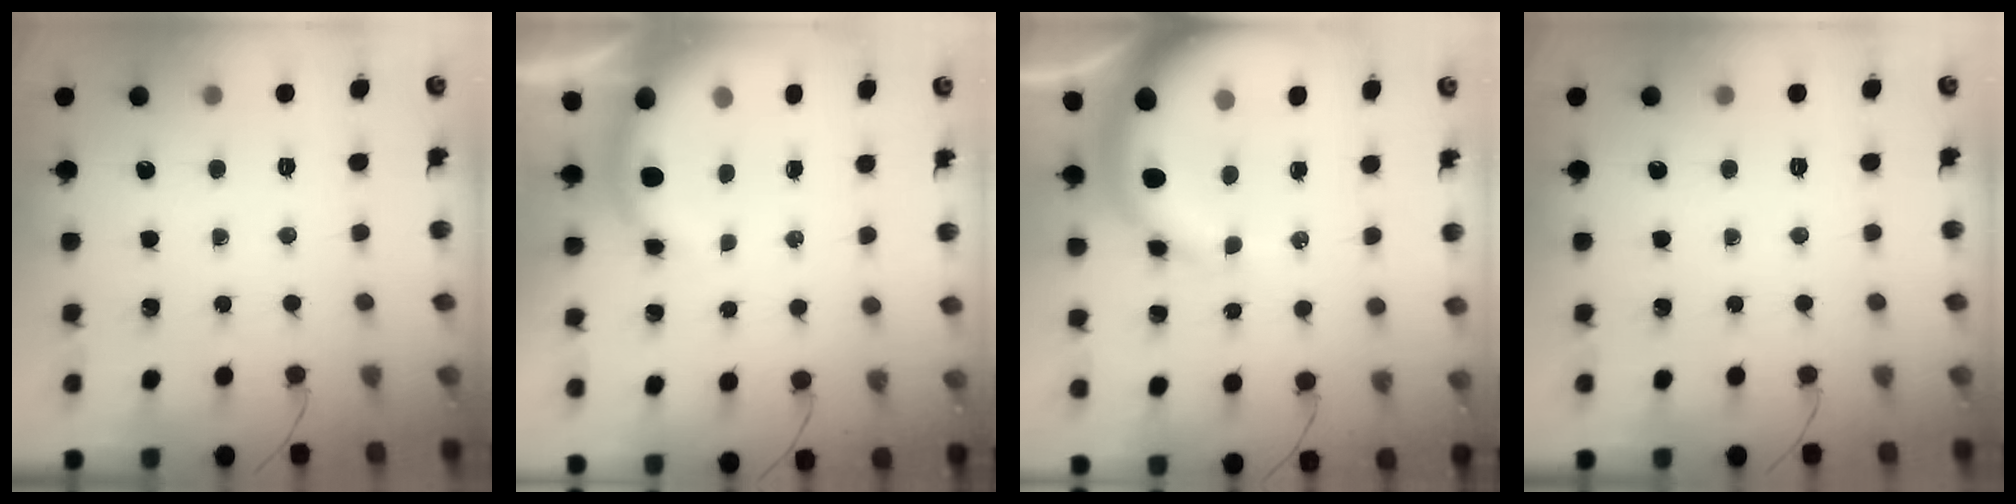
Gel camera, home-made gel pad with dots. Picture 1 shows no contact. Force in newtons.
{"total": 4.2, "press": 4.1, "slide": 0.7}
{"total": 13.1, "press": 12.8, "slide": 2.3}
{"total": 0.0}